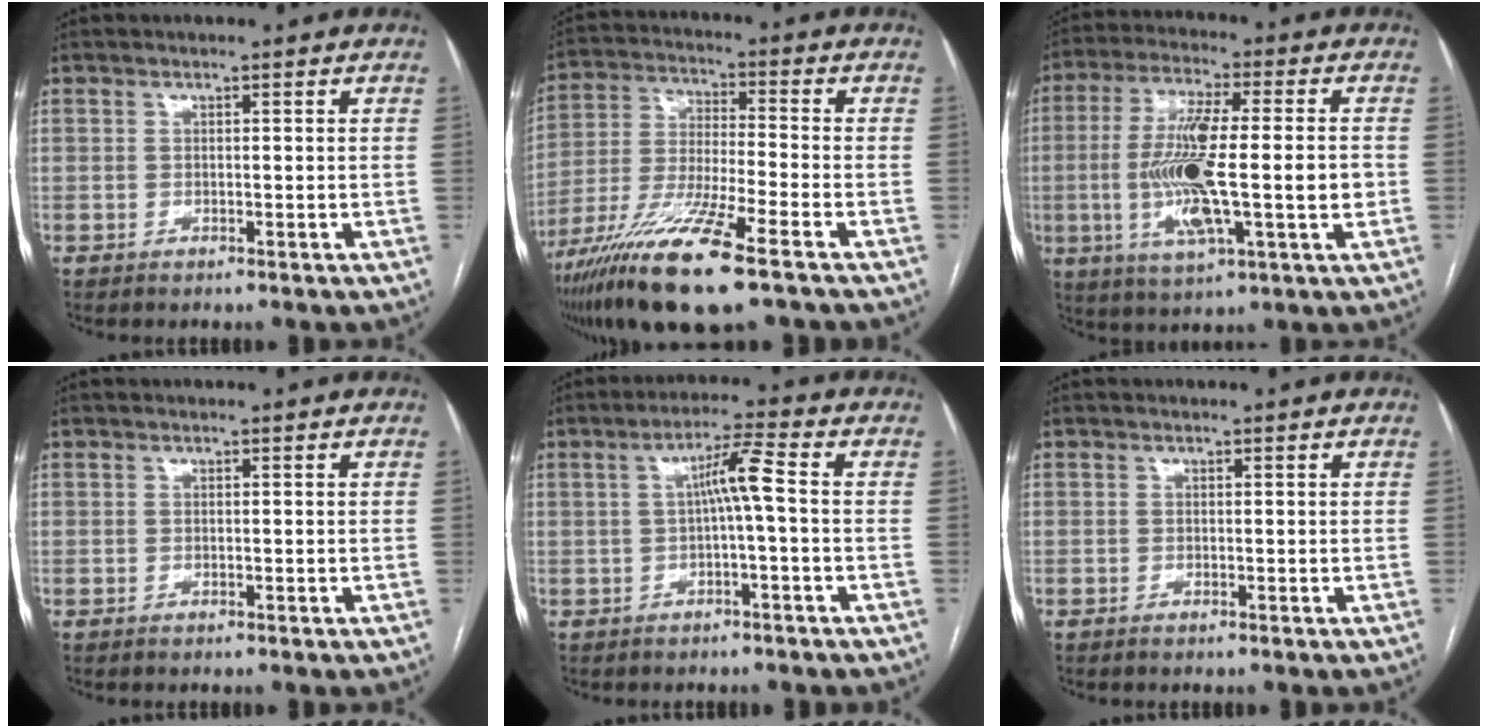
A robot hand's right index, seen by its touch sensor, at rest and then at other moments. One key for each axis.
{"total": 15.8, "fx": -9.8, "fy": 1.0, "fz": 12.3, "tx": -0.259, "ty": -0.042, "tz": -0.183}
{"total": 15.8, "fx": -1.8, "fy": 2.5, "fz": 15.5, "tx": -0.295, "ty": 0.001, "tz": -0.030}
{"total": 0.0}
{"total": 5.0, "fx": 0.0, "fy": -0.2, "fz": 5.0, "tx": -0.086, "ty": 0.018, "tz": 0.001}
{"total": 0.0}